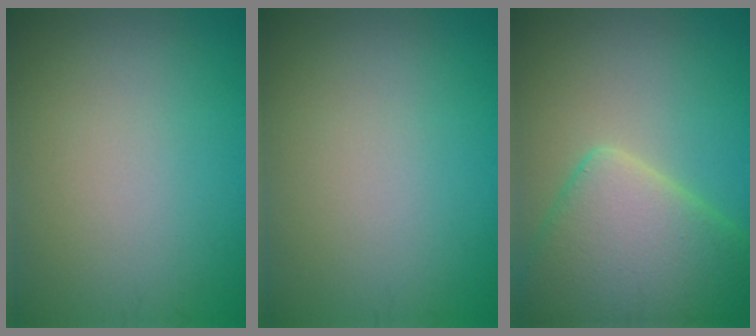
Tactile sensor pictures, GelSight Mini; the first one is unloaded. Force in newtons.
{"total": 0.0}
{"total": 8.4, "press": 8.4, "slide": 0.6}